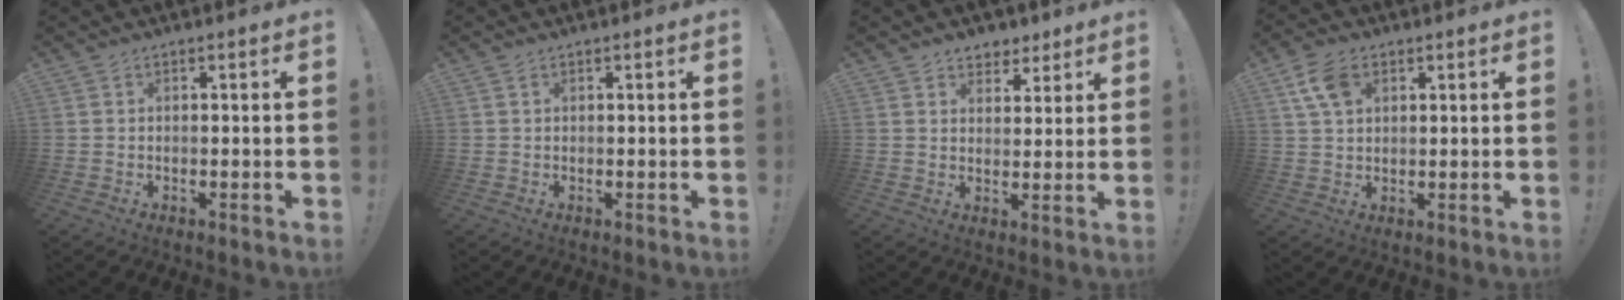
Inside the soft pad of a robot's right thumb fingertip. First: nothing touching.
{"total": 0.0}
{"total": 5.8, "force": [3.9, 4.2, 1.0], "torque": [-0.001, -0.027, 0.075]}
{"total": 7.8, "force": [3.4, 4.9, 5.0], "torque": [-0.086, 0.000, 0.069]}